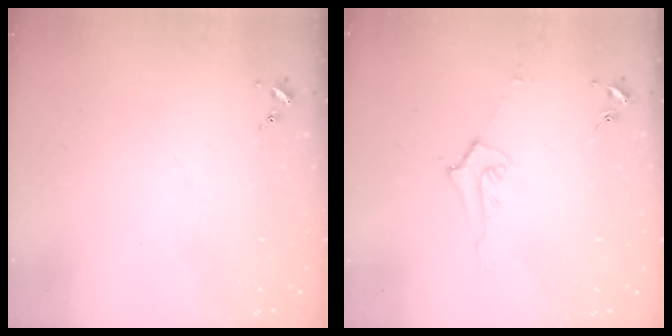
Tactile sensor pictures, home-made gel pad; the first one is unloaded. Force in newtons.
{"total": 5.2, "press": 5.1, "slide": 0.9}